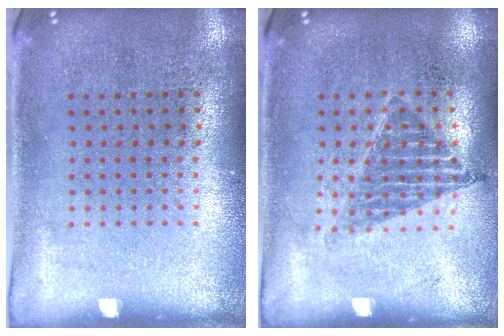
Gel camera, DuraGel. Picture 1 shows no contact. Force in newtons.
{"total": 1.0, "press": 0.8, "slide": 0.5}